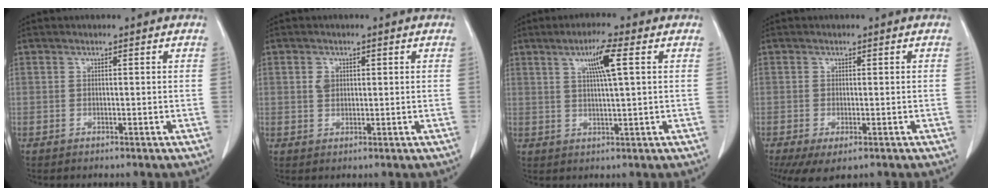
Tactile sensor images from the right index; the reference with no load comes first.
{"total": 2.0, "force": [0.5, 1.5, 1.1], "torque": [-0.021, 0.003, 0.011]}
{"total": 5.8, "force": [2.1, -0.2, 5.4], "torque": [-0.095, 0.003, 0.036]}
{"total": 5.7, "force": [-3.5, 2.1, 4.0], "torque": [-0.060, -0.017, -0.054]}